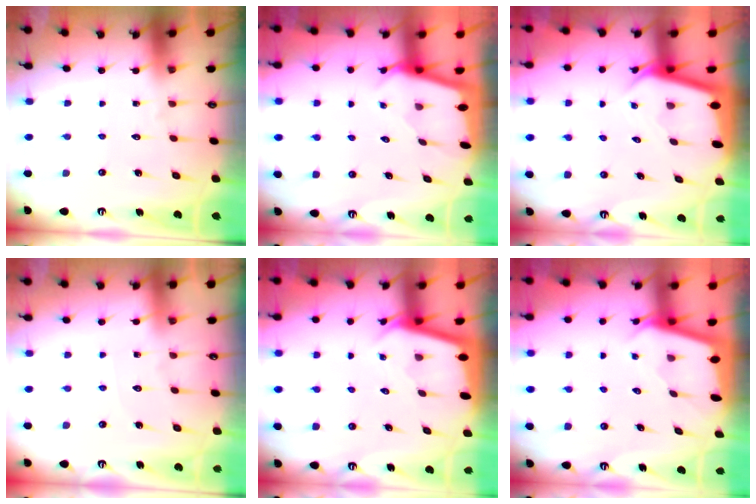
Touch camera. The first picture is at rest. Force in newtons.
{"total": 1.8, "press": 1.8, "slide": 0.2}
{"total": 2.8, "press": 2.7, "slide": 0.3}
{"total": 2.5, "press": 2.4, "slide": 0.4}
{"total": 2.2, "press": 2.2, "slide": 0.1}
{"total": 2.0, "press": 2.0, "slide": 0.3}